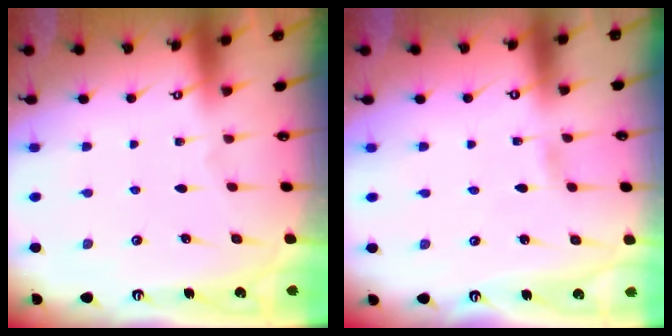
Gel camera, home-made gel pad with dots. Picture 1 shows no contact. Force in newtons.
{"total": 0.5, "press": 0.5, "slide": 0.1}